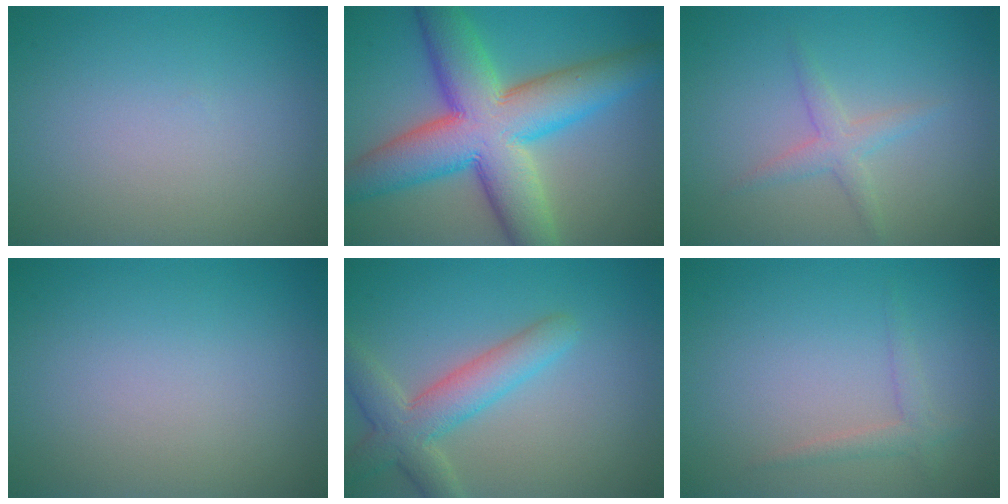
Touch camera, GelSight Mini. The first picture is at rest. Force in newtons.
{"total": 12.1, "press": 12.1, "slide": 0.3}
{"total": 2.0, "press": 2.0, "slide": 0.1}
{"total": 0.0}
{"total": 4.7, "press": 4.7, "slide": 0.5}
{"total": 1.4, "press": 1.4, "slide": 0.1}